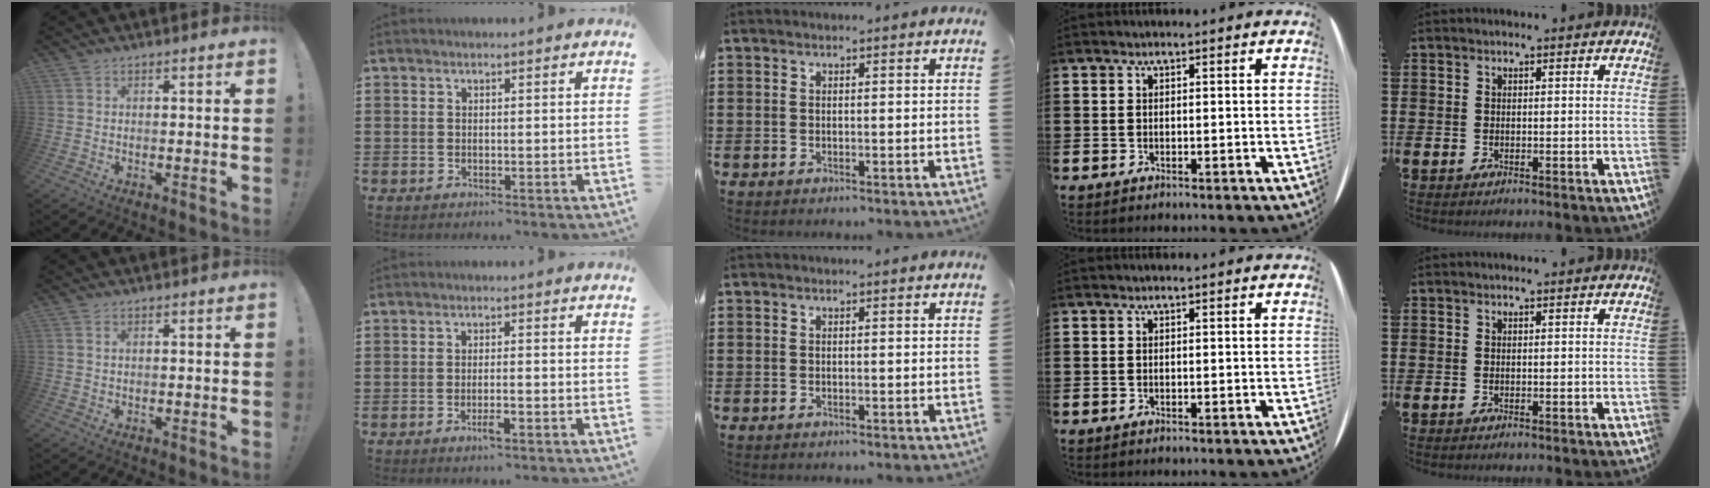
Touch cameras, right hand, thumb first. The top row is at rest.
{"thumb": {"total": 0.8, "force": [0.4, 0.5, 0.6], "torque": [-0.013, 0.002, 0.007]}, "index": {"total": 2.7, "force": [-1.5, 0.5, 2.2], "torque": [-0.043, -0.002, -0.029]}}